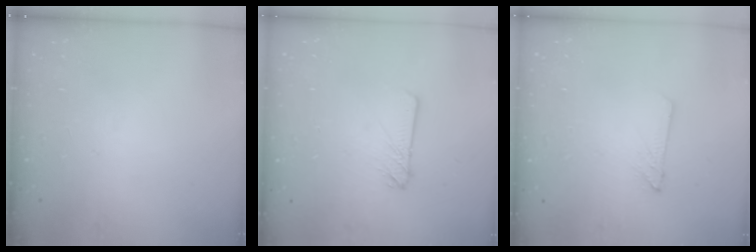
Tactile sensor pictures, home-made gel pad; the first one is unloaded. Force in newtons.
{"total": 2.9, "press": 2.9, "slide": 0.4}
{"total": 2.4, "press": 2.4, "slide": 0.2}